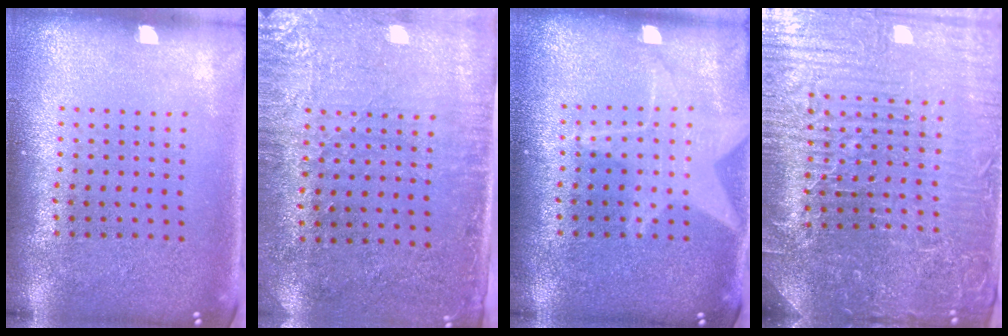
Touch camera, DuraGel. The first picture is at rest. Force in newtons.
{"total": 2.9, "press": 2.4, "slide": 1.6}
{"total": 2.3, "press": 2.3, "slide": 0.3}
{"total": 6.2, "press": 5.6, "slide": 2.5}